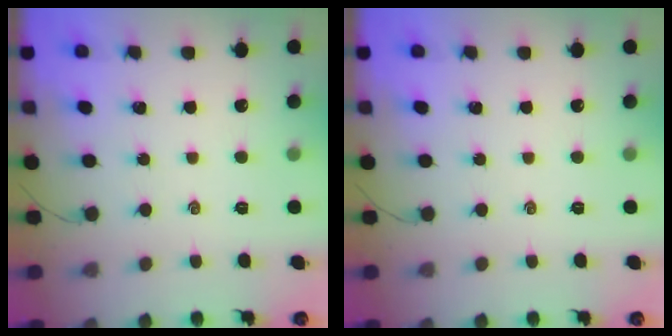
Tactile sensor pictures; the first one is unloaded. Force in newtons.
{"total": 0.0}